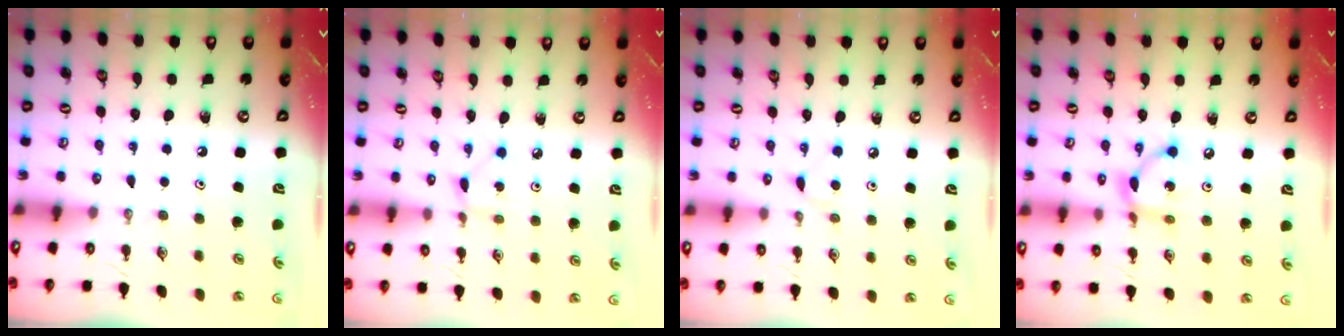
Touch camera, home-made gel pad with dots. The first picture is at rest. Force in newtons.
{"total": 1.3, "press": 1.3, "slide": 0.1}
{"total": 4.5, "press": 4.5, "slide": 0.5}
{"total": 8.2, "press": 8.2, "slide": 0.5}